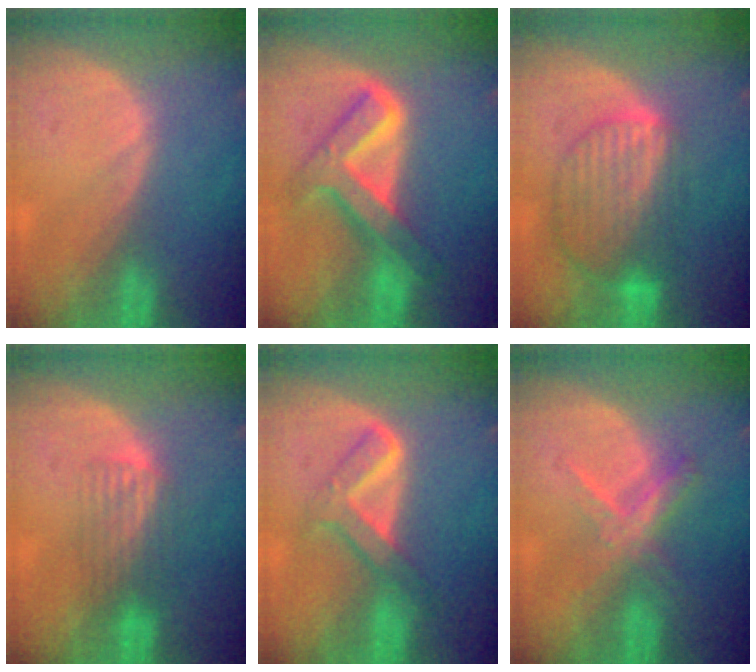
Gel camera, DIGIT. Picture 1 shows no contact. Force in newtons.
{"total": 8.1, "press": 8.1, "slide": 0.7}
{"total": 8.7, "press": 7.7, "slide": 4.1}
{"total": 4.0, "press": 3.8, "slide": 1.1}
{"total": 5.2, "press": 5.2, "slide": 0.5}
{"total": 5.5, "press": 5.1, "slide": 2.1}